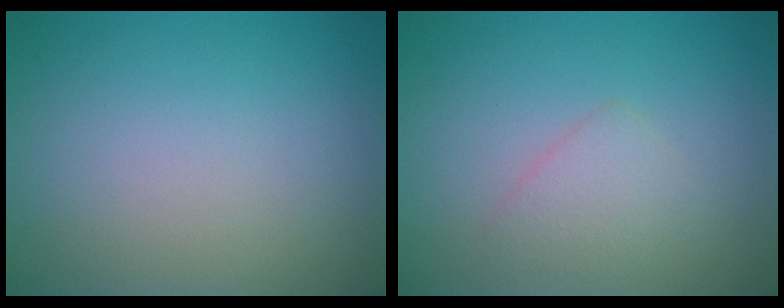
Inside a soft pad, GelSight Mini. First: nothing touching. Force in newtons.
{"total": 1.7, "press": 1.7, "slide": 0.0}